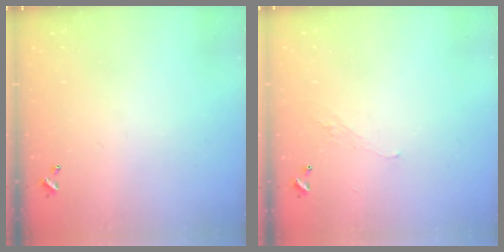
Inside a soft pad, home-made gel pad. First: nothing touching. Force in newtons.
{"total": 0.5, "press": 0.1, "slide": 0.5}